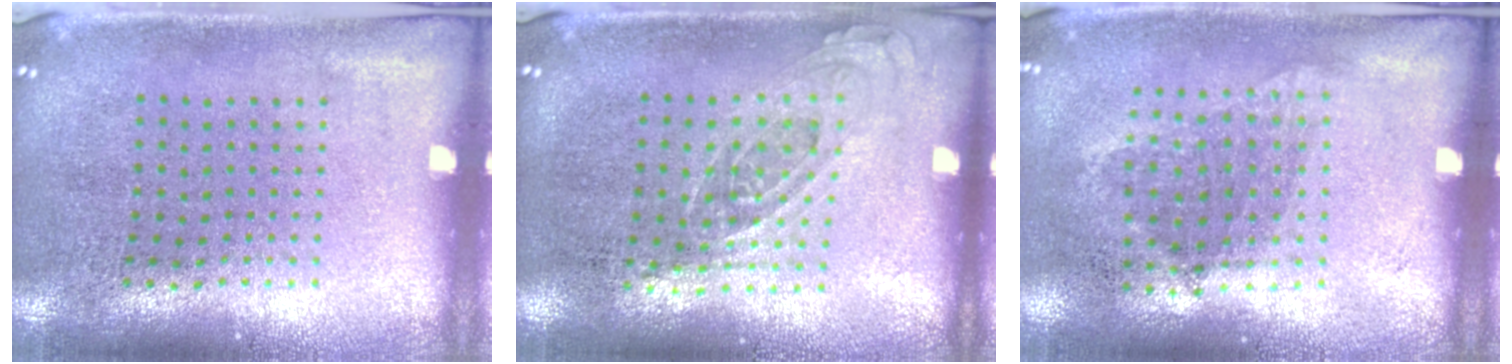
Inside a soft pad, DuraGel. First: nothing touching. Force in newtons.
{"total": 0.7, "press": 0.7, "slide": 0.3}
{"total": 1.0, "press": 0.8, "slide": 0.6}